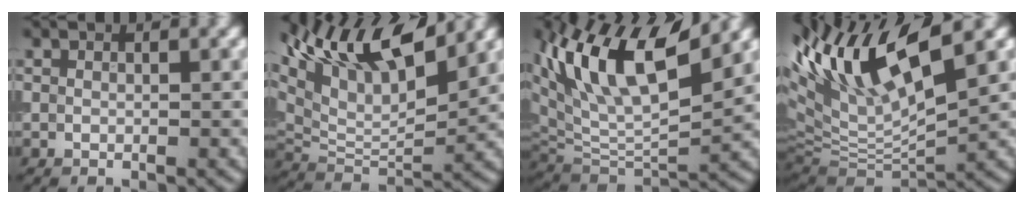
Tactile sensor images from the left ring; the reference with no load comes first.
{"total": 11.5, "force": [7.1, 4.1, 8.0], "torque": [-0.150, 0.016, 0.126]}
{"total": 11.9, "force": [6.0, 4.1, 9.4], "torque": [-0.174, 0.020, 0.109]}
{"total": 11.0, "force": [5.0, 3.3, 9.3], "torque": [-0.187, 0.011, 0.095]}